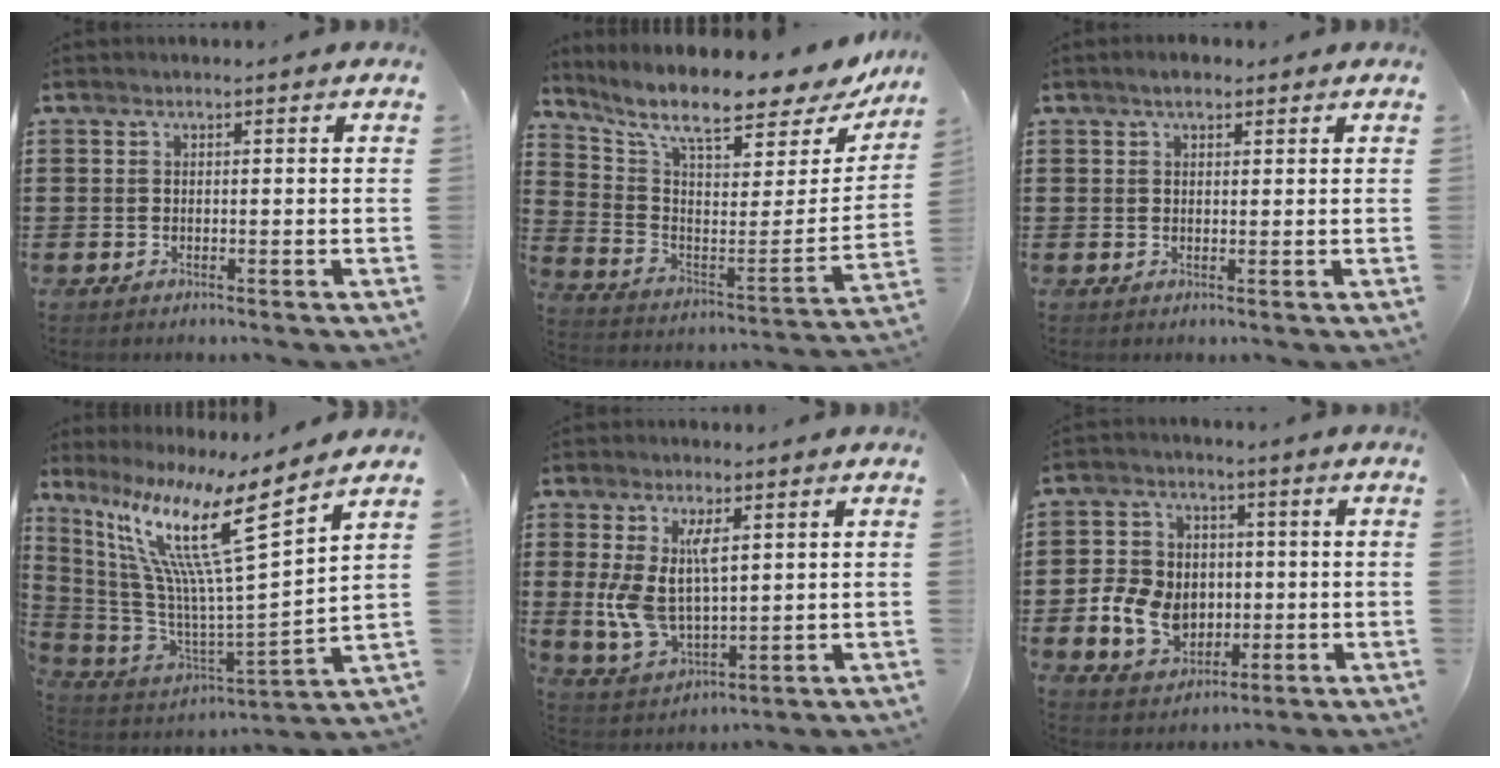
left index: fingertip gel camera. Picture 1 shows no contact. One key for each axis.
{"total": 10.0, "fx": 7.9, "fy": 2.1, "fz": 5.8, "tx": -0.131, "ty": -0.060, "tz": 0.128}
{"total": 2.2, "fx": 1.7, "fy": 0.9, "fz": 1.2, "tx": -0.026, "ty": 0.006, "tz": 0.030}
{"total": 15.3, "fx": 8.1, "fy": 1.1, "fz": 12.9, "tx": -0.291, "ty": -0.061, "tz": 0.116}
{"total": 8.9, "fx": 2.2, "fy": 4.8, "fz": 7.2, "tx": -0.172, "ty": 0.000, "tz": 0.036}
{"total": 8.6, "fx": -1.0, "fy": 7.3, "fz": 4.5, "tx": -0.116, "ty": 0.021, "tz": -0.015}